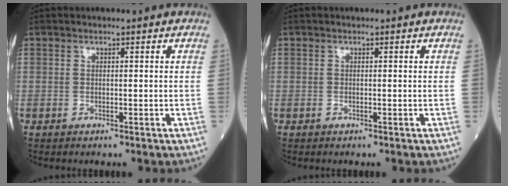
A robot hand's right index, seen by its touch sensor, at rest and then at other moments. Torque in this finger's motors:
{"motor_torque": [0.04, 0.01, 0.00, -0.01]}